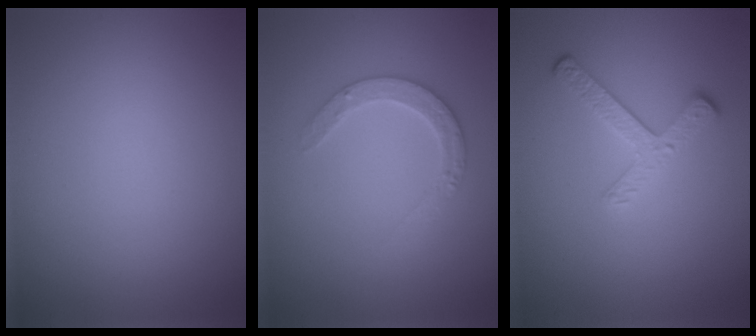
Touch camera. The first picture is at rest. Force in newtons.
{"total": 2.7, "press": 2.6, "slide": 0.5}
{"total": 2.7, "press": 2.3, "slide": 1.5}